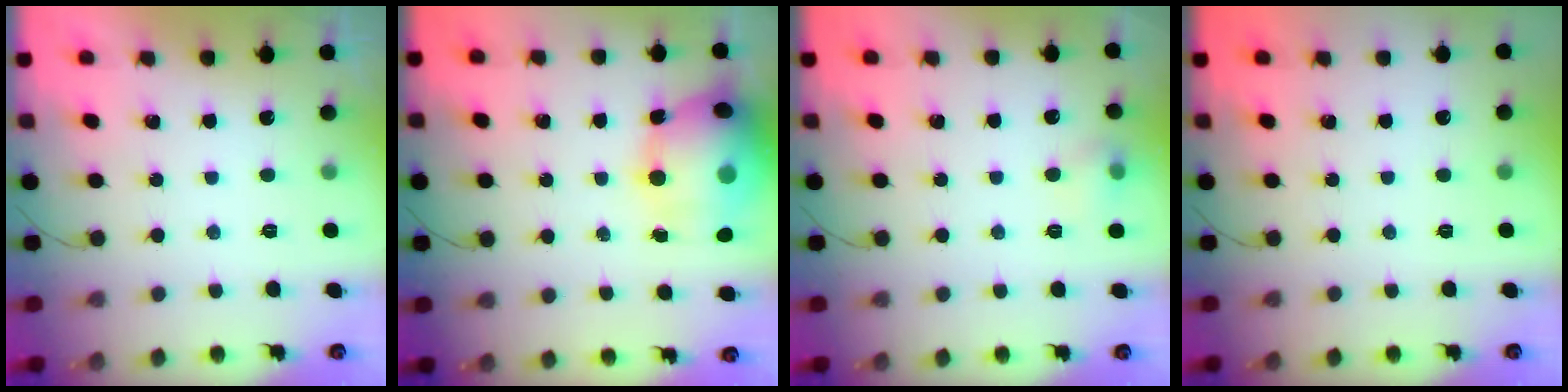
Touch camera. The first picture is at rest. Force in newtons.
{"total": 20.4, "press": 20.0, "slide": 4.3}
{"total": 5.2, "press": 5.1, "slide": 1.1}
{"total": 0.0}